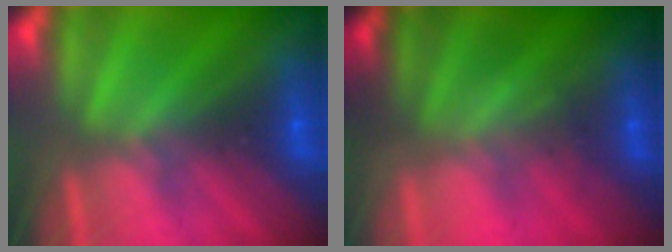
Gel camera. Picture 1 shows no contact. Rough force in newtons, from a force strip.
{"total": 2.0}